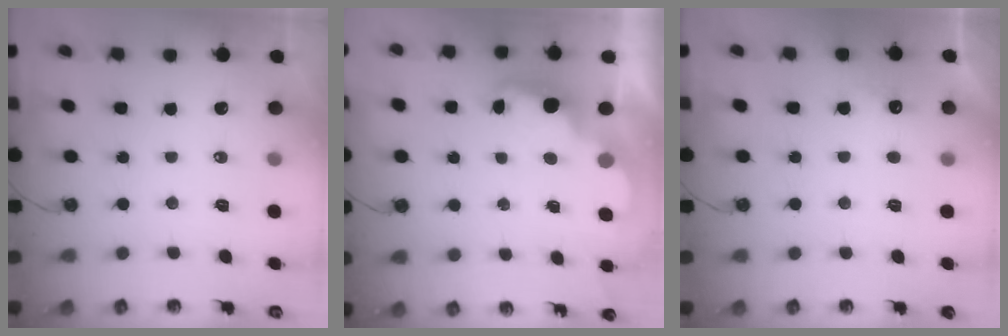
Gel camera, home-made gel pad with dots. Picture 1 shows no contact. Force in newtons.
{"total": 2.5, "press": 2.4, "slide": 0.5}
{"total": 4.2, "press": 4.0, "slide": 1.1}